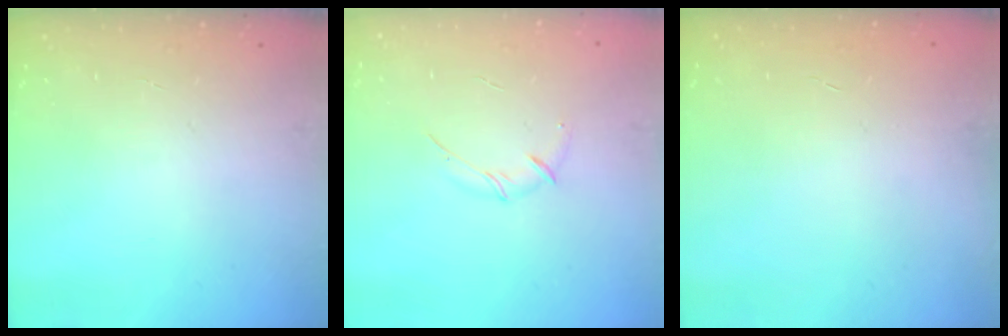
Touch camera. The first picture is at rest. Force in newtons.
{"total": 3.6, "press": 3.6, "slide": 0.8}
{"total": 0.5, "press": 0.5, "slide": 0.1}